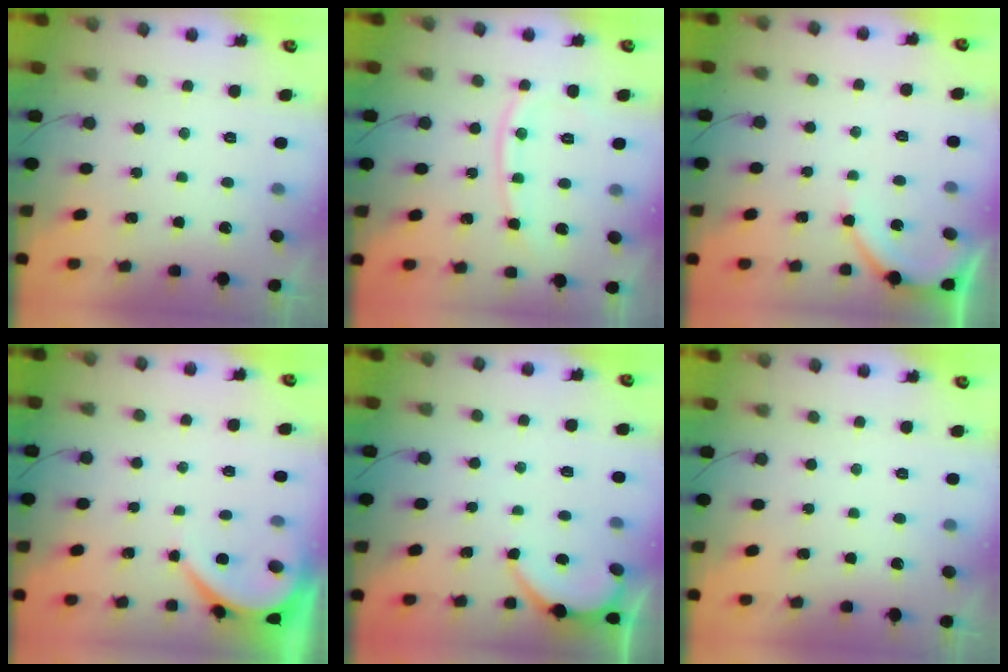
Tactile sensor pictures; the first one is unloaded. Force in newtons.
{"total": 9.2, "press": 9.2, "slide": 0.2}
{"total": 4.9, "press": 4.9, "slide": 0.6}
{"total": 3.9, "press": 3.8, "slide": 0.5}
{"total": 2.3, "press": 2.3, "slide": 0.3}
{"total": 0.0}